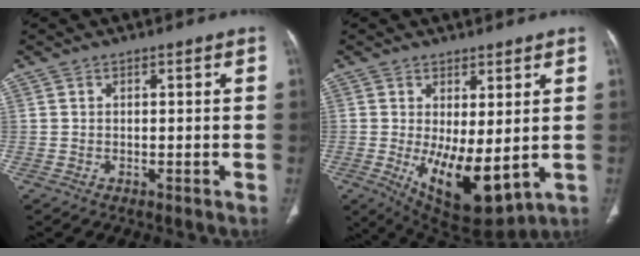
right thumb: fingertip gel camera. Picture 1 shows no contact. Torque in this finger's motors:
{"motor_torque": [2.03, 2.12, 0.69, -0.72, 0.40]}